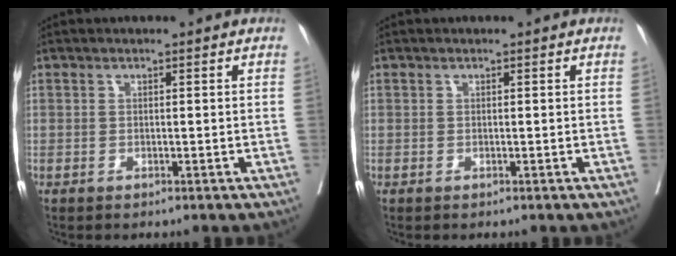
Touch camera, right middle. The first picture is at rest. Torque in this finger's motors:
{"motor_torque": [0.09, -0.16, 0.03, 0.01]}